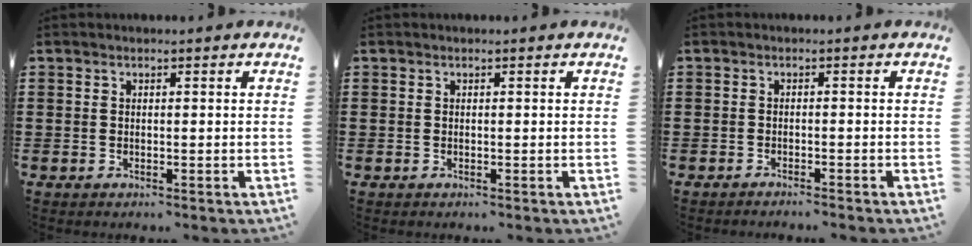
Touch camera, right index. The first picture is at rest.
{"total": 0.0}
{"total": 1.2, "force": [-1.2, -0.2, 0.1], "torque": [-0.004, 0.002, -0.024]}